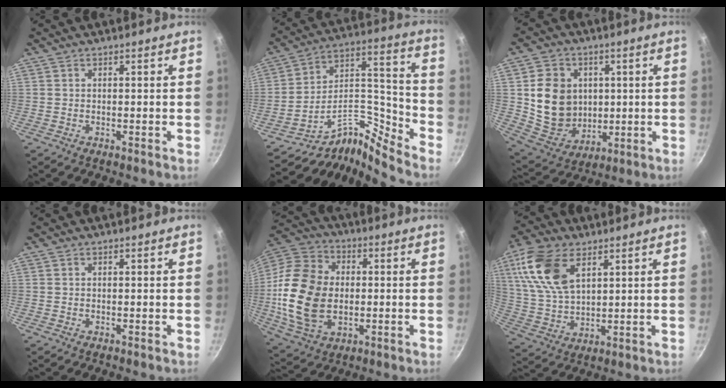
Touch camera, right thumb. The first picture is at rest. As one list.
[{"total": 12.8, "force": [-11.8, 2.1, 4.3], "torque": [-0.037, 0.120, -0.231]}, {"total": 14.9, "force": [1.9, 12.8, 7.5], "torque": [-0.100, -0.009, 0.051]}, {"total": 0.0}, {"total": 20.9, "force": [-1.2, 14.5, 14.9], "torque": [-0.274, 0.016, -0.019]}, {"total": 14.7, "force": [6.3, 8.0, 10.6], "torque": [-0.203, -0.017, 0.128]}]